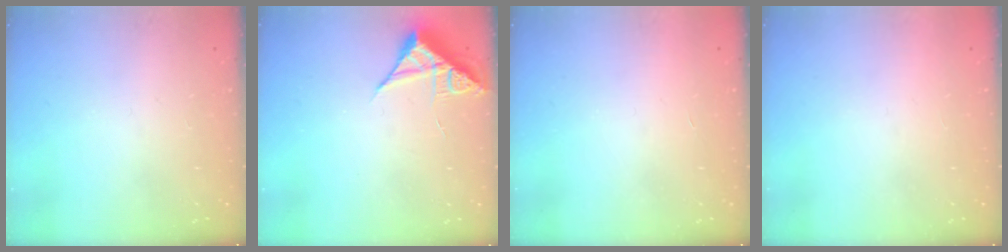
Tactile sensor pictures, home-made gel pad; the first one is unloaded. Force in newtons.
{"total": 7.1, "press": 7.1, "slide": 0.3}
{"total": 1.6, "press": 1.6, "slide": 0.1}
{"total": 1.5, "press": 1.5, "slide": 0.1}